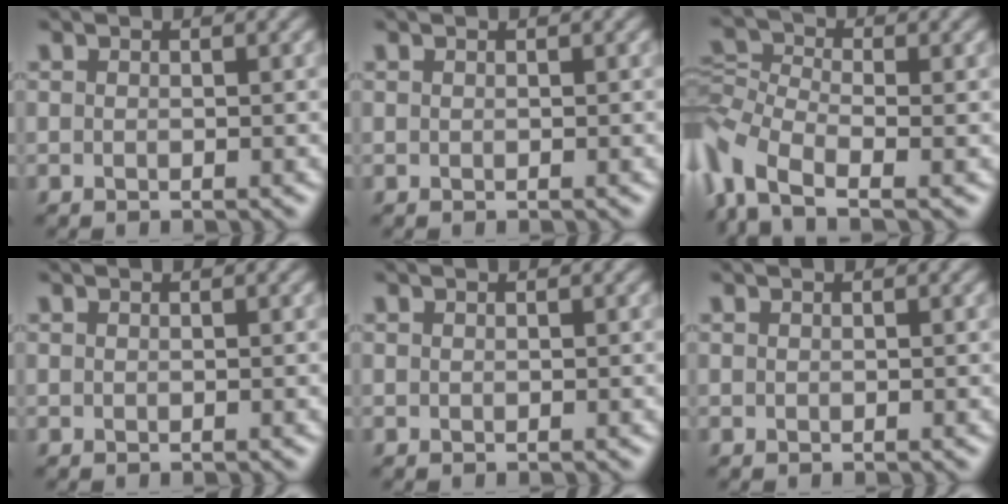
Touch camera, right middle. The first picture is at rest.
{"total": 0.0}
{"total": 7.1, "force": [-3.4, 3.9, 4.8], "torque": [-0.110, -0.002, -0.081]}
{"total": 0.0}
{"total": 0.0}
{"total": 0.0}